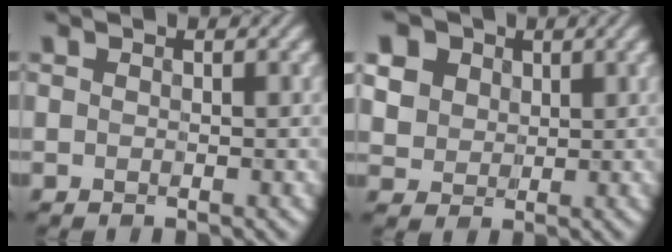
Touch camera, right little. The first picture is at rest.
{"total": 7.5, "force": [3.4, 5.9, 3.2], "torque": [-0.115, 0.019, 0.059]}